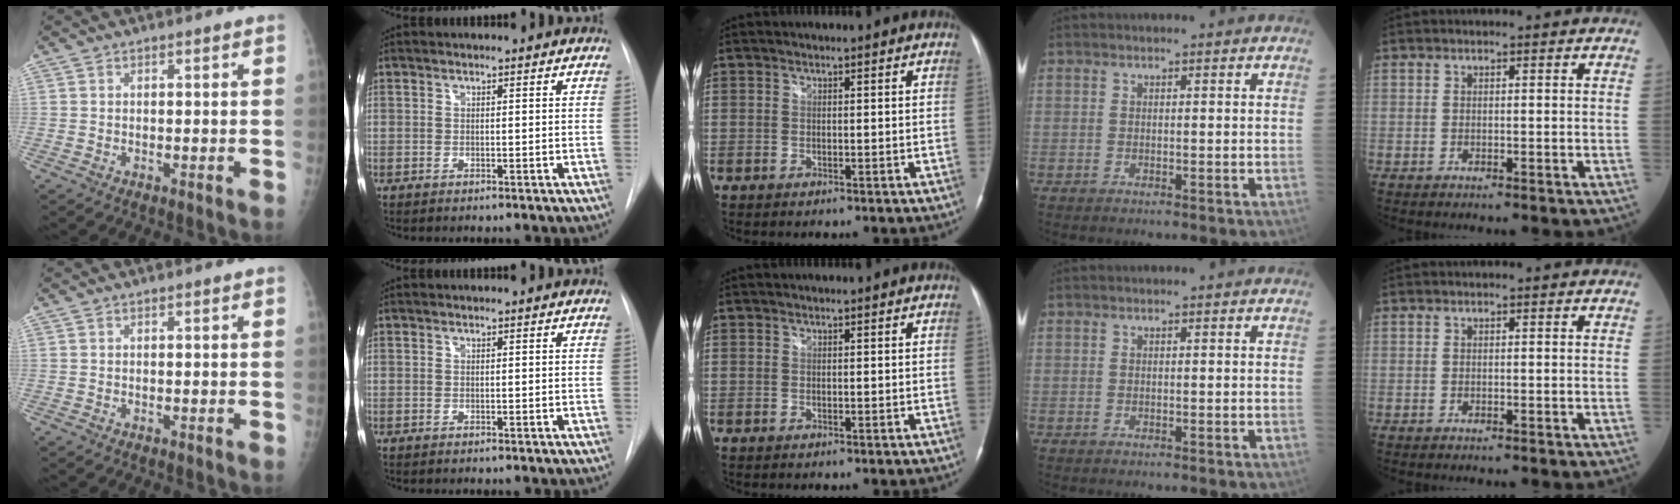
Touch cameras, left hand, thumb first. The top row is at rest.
{}